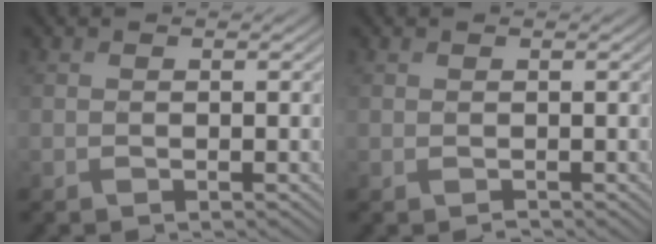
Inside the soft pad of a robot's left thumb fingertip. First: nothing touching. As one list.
[{"total": 0.0}]